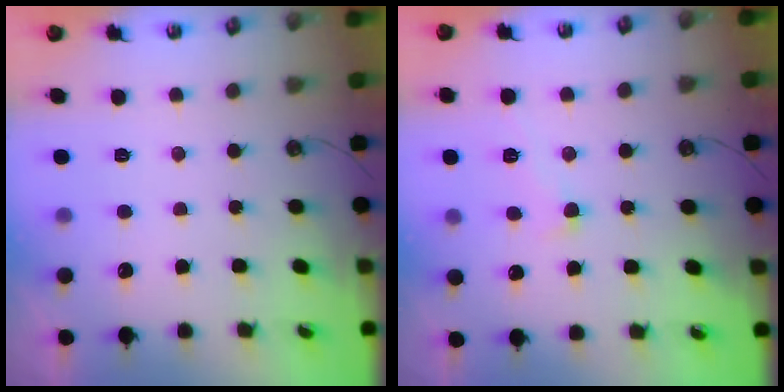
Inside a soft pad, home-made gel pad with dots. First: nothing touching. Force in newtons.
{"total": 2.3, "press": 2.2, "slide": 0.8}